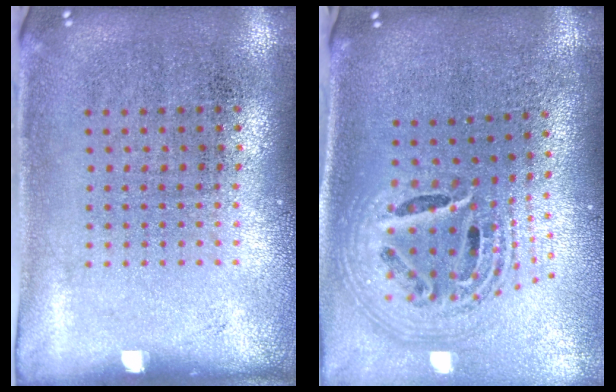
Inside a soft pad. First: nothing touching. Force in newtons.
{"total": 2.5, "press": 1.7, "slide": 1.9}